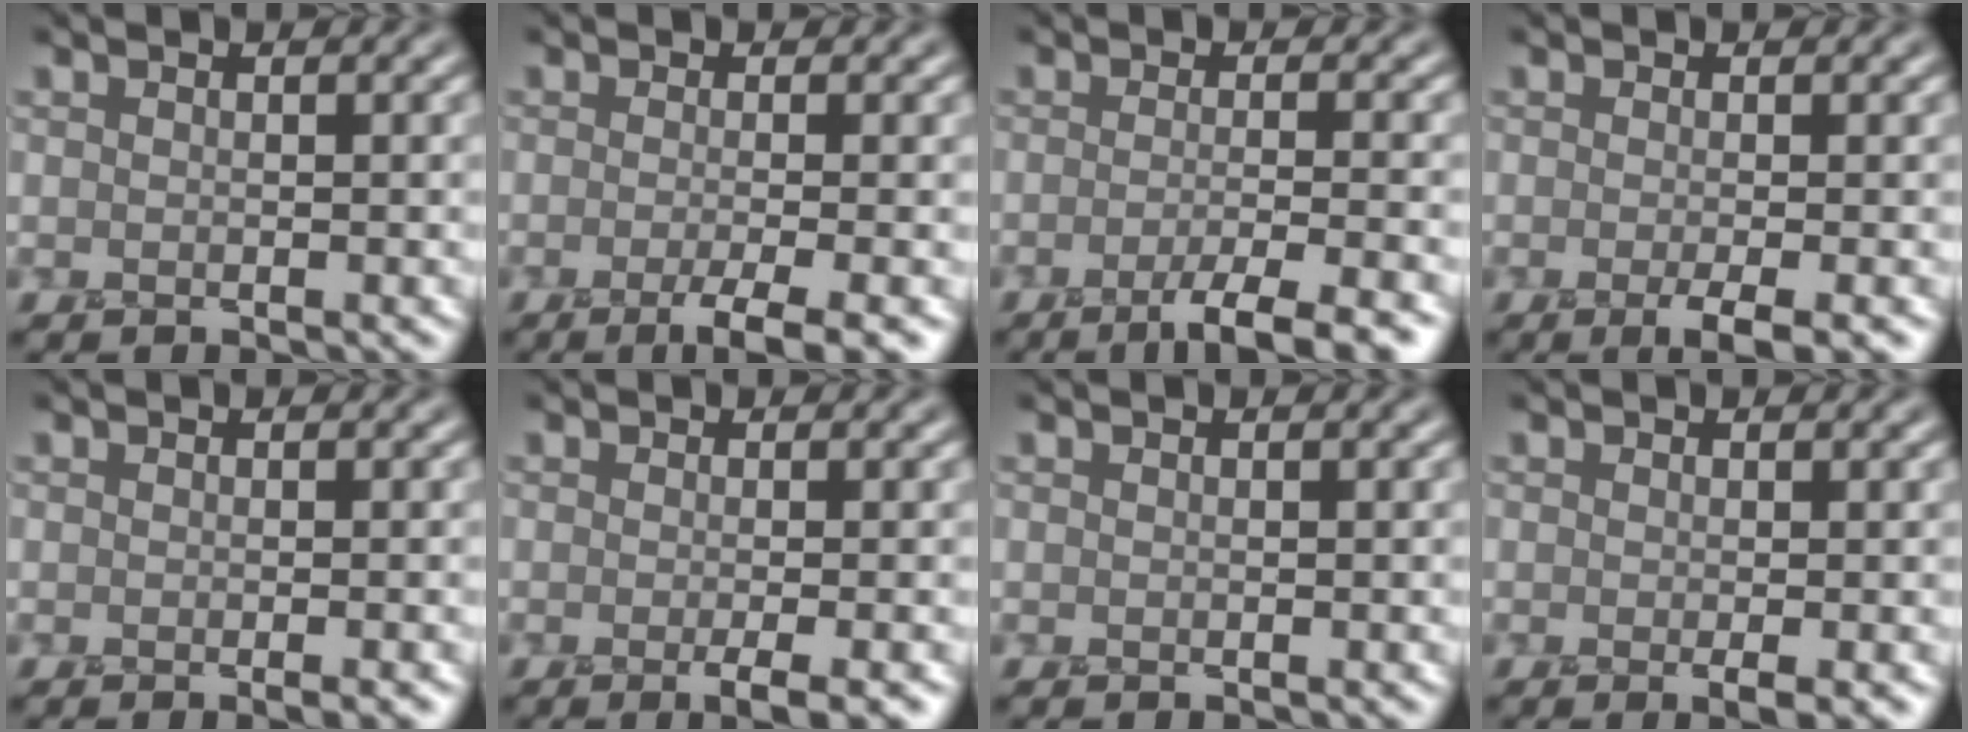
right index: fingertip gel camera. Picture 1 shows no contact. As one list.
[{"total": 4.2, "force": [-2.2, 0.7, 3.5], "torque": [-0.039, -0.016, -0.039]}, {"total": 4.8, "force": [-3.1, 0.8, 3.6], "torque": [-0.044, -0.012, -0.053]}, {"total": 3.2, "force": [-1.5, 0.6, 2.8], "torque": [-0.030, -0.016, -0.023]}, {"total": 1.7, "force": [-0.9, 0.4, 1.4], "torque": [-0.002, -0.010, -0.010]}, {"total": 2.9, "force": [-1.2, 0.6, 2.5], "torque": [-0.023, -0.013, -0.018]}, {"total": 0.0}, {"total": 1.8, "force": [-0.7, 0.3, 1.6], "torque": [-0.011, -0.008, -0.007]}]